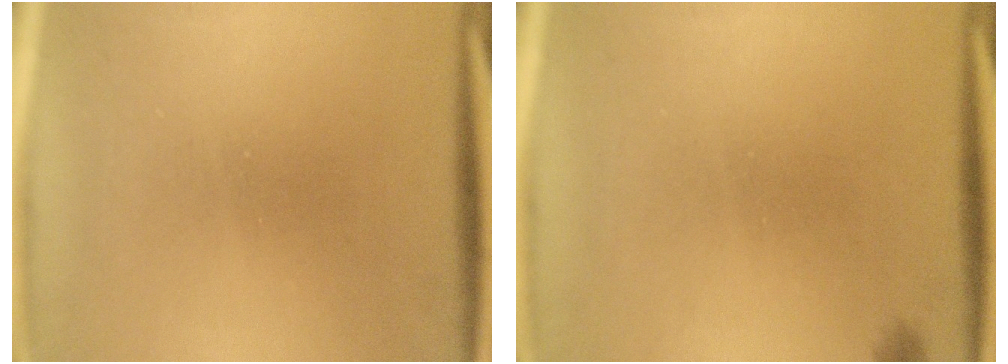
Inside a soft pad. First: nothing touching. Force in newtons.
{"total": 0.6}